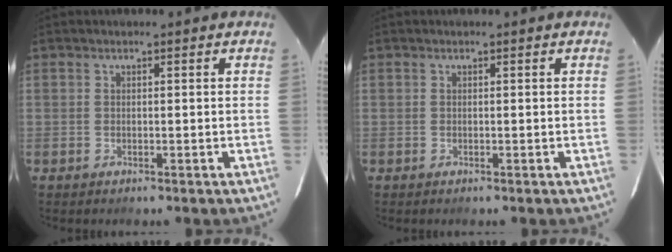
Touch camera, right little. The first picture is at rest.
{"total": 0.0}